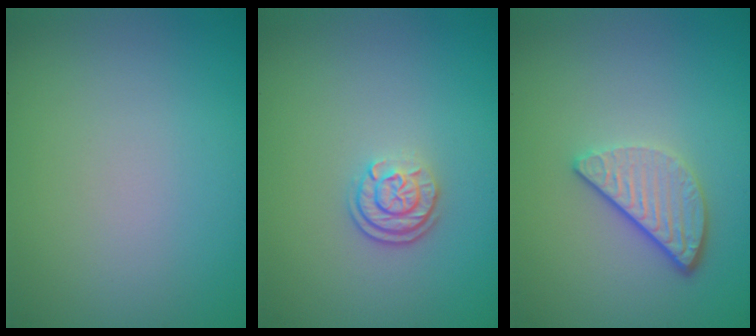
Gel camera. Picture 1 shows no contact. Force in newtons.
{"total": 2.4, "press": 1.9, "slide": 1.5}
{"total": 3.1, "press": 2.5, "slide": 1.8}